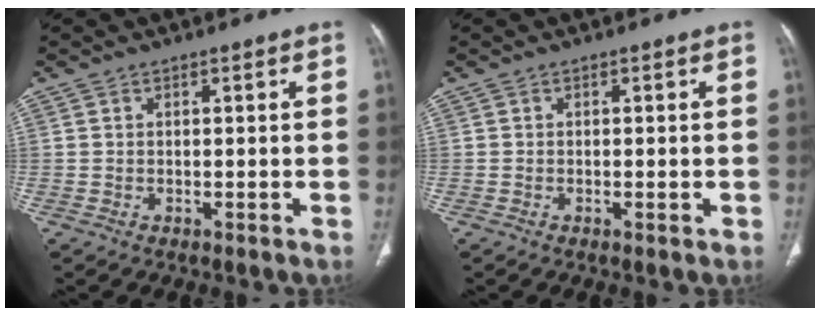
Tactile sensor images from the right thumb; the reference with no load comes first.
{"total": 1.0, "force": [-0.3, 0.4, 0.9], "torque": [-0.011, -0.001, -0.004]}